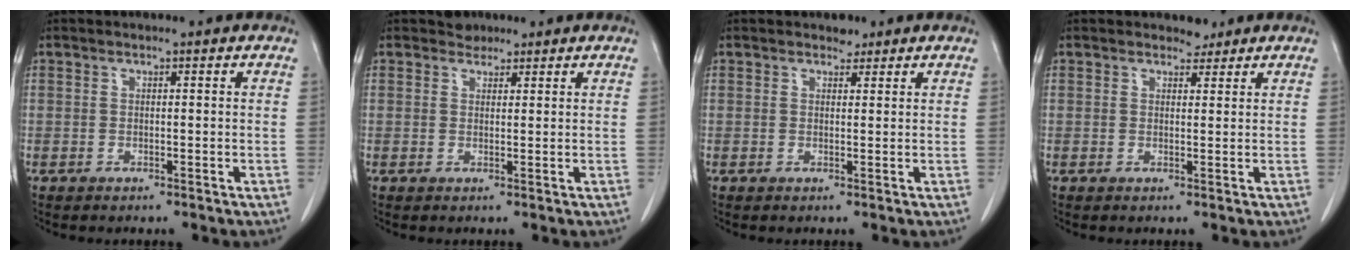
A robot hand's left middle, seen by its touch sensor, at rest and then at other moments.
{"total": 1.6, "force": [1.3, 0.9, -0.1], "torque": [0.000, -0.001, 0.016]}
{"total": 1.3, "force": [1.1, 0.7, 0.1], "torque": [-0.004, -0.005, 0.013]}
{"total": 1.5, "force": [1.4, 0.7, 0.0], "torque": [-0.004, -0.004, 0.017]}